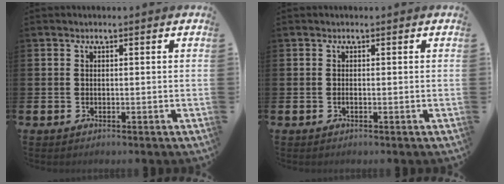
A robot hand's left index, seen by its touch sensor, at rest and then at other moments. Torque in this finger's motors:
{"motor_torque": [0.14, 0.06, 0.00, 0.02]}